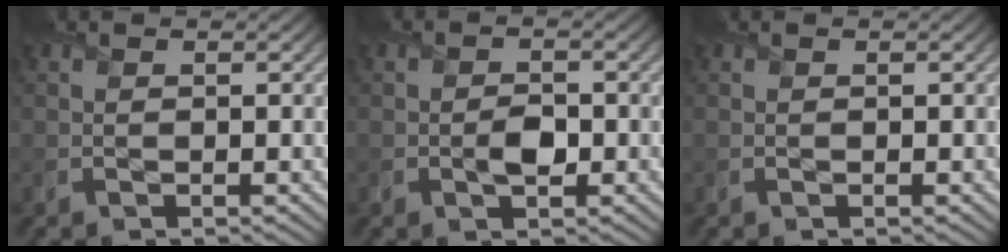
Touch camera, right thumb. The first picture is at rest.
{"total": 2.4, "force": [-0.7, 1.6, 1.7], "torque": [-0.029, -0.006, -0.013]}
{"total": 0.0}